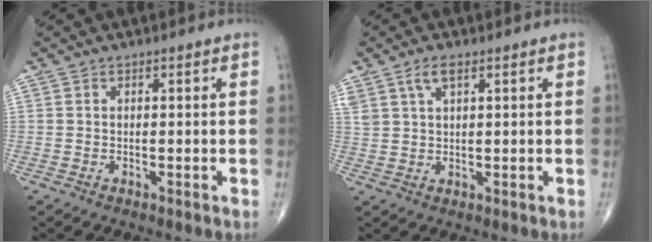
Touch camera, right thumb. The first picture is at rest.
{"total": 4.2, "force": [2.3, 1.8, 3.0], "torque": [-0.061, 0.002, 0.051]}